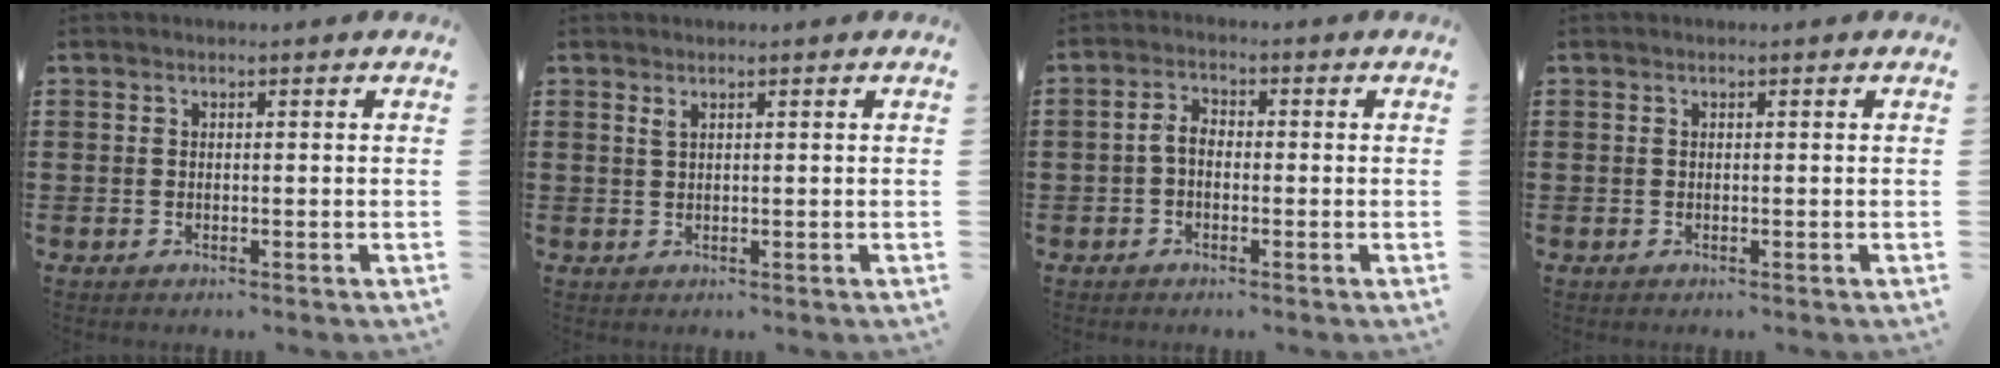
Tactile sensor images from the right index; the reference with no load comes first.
{"total": 0.9, "force": [0.5, 0.3, 0.6], "torque": [-0.014, 0.004, 0.009]}
{"total": 2.9, "force": [-0.7, 1.7, 2.2], "torque": [-0.059, 0.000, -0.020]}
{"total": 0.0}